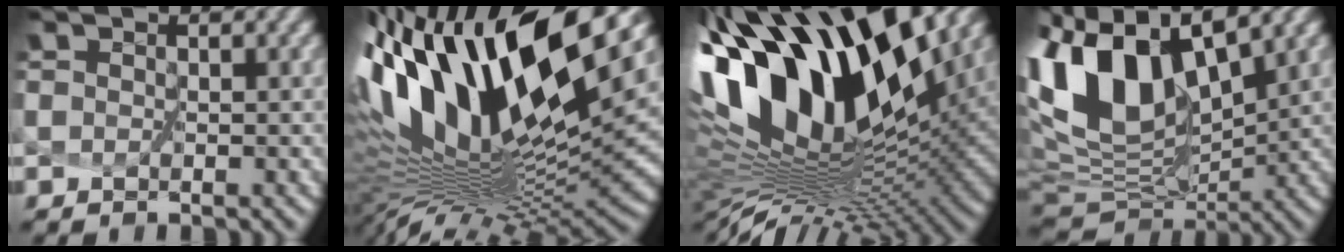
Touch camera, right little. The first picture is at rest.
{"total": 16.5, "force": [4.8, 5.2, 14.9], "torque": [-0.264, 0.019, 0.087]}
{"total": 16.4, "force": [6.0, 6.8, 13.6], "torque": [-0.248, 0.011, 0.109]}
{"total": 12.4, "force": [4.9, 6.5, 9.3], "torque": [-0.195, 0.009, 0.104]}